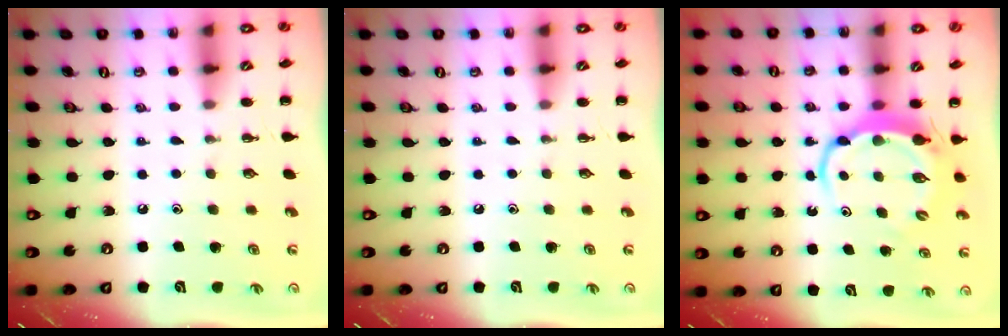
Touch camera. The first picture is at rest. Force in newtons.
{"total": 0.0}
{"total": 6.7, "press": 6.6, "slide": 0.9}